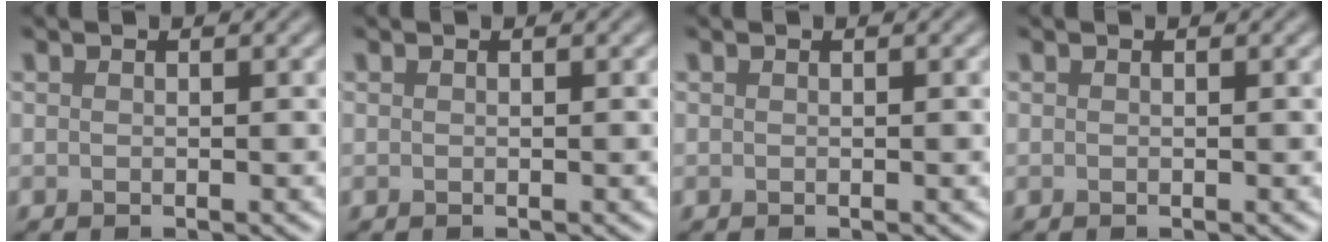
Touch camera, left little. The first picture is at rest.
{"total": 0.0}
{"total": 0.0}
{"total": 0.0}